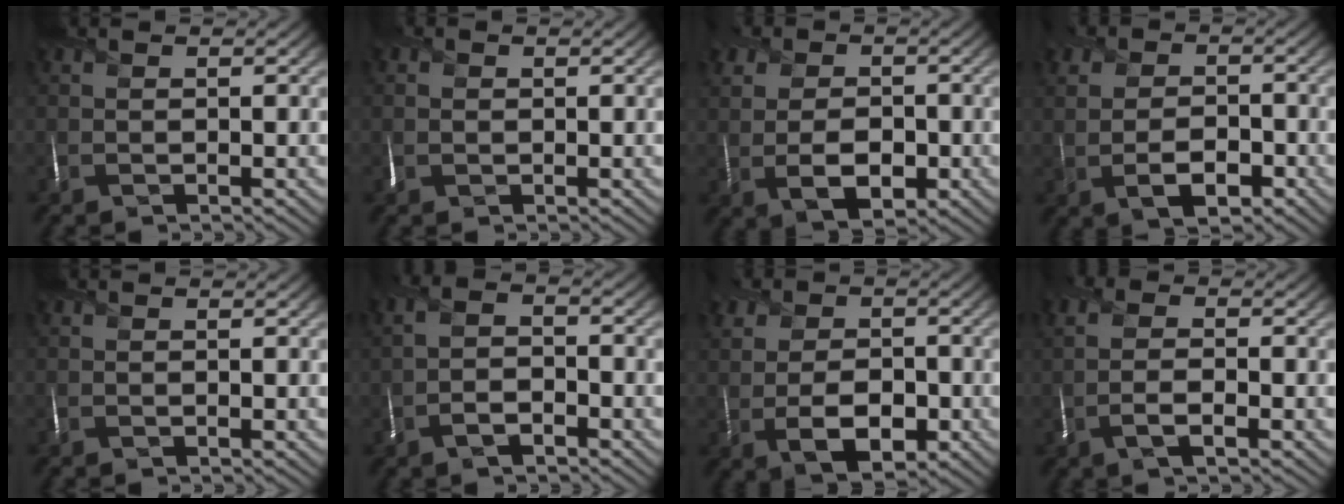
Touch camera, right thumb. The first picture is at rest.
{"total": 1.0, "force": [0.1, 0.9, 0.5], "torque": [-0.009, 0.000, 0.002]}
{"total": 7.4, "force": [-0.7, 5.5, 5.0], "torque": [-0.074, 0.004, -0.027]}
{"total": 6.2, "force": [-1.6, 4.2, 4.2], "torque": [-0.068, -0.006, -0.032]}
{"total": 0.0}
{"total": 4.2, "force": [-2.1, 1.9, 3.1], "torque": [-0.063, 0.003, -0.048]}
{"total": 8.2, "force": [-1.4, 5.8, 5.6], "torque": [-0.082, -0.001, -0.033]}
{"total": 3.4, "force": [-1.1, 1.3, 2.9], "torque": [-0.066, 0.000, -0.028]}